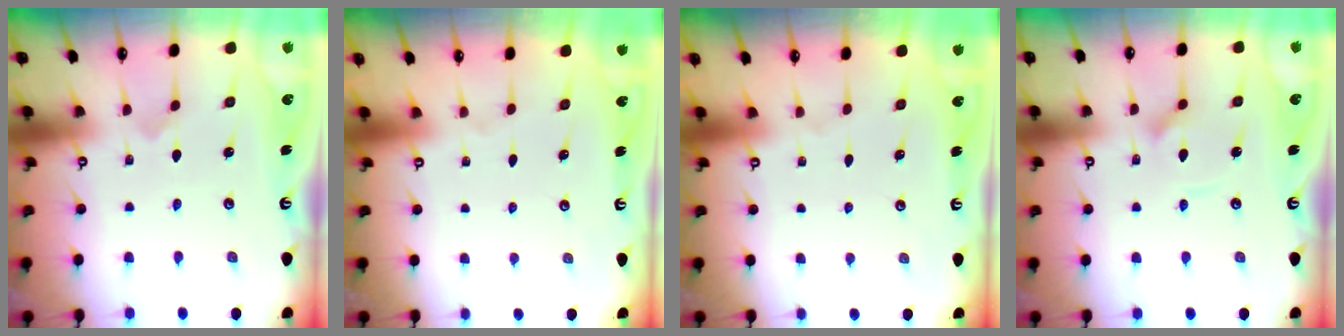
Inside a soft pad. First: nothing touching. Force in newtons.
{"total": 0.0}
{"total": 0.0}
{"total": 5.4, "press": 5.4, "slide": 0.4}